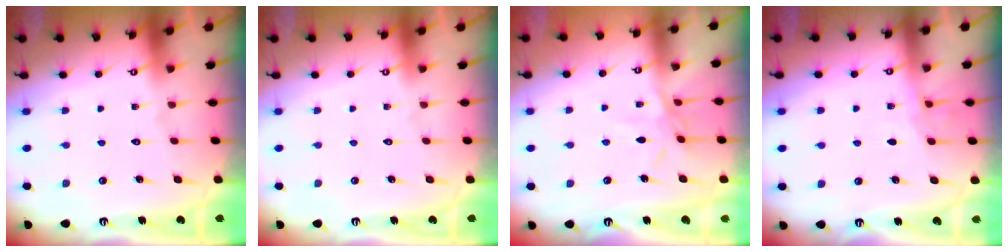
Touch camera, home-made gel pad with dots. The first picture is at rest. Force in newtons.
{"total": 0.0}
{"total": 6.8, "press": 6.8, "slide": 0.5}
{"total": 4.3, "press": 4.2, "slide": 0.6}